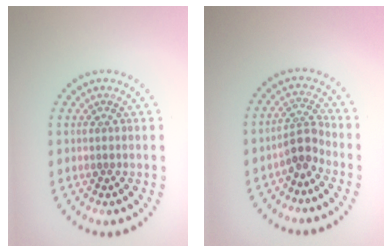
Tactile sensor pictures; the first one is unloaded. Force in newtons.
{"total": 2.5, "press": 1.7, "slide": 1.8}